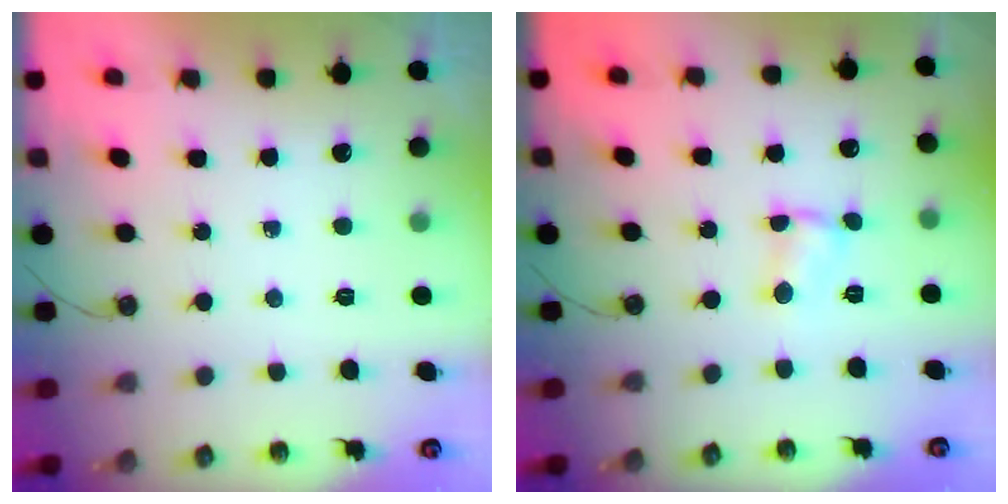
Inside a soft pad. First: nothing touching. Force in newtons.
{"total": 2.1, "press": 2.1, "slide": 0.3}